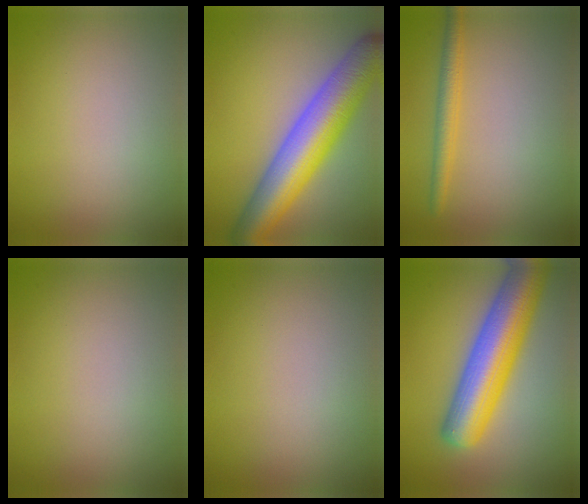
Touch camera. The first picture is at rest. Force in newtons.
{"total": 10.4, "press": 10.4, "slide": 0.3}
{"total": 2.2, "press": 2.2, "slide": 0.2}
{"total": 0.0}
{"total": 0.0}
{"total": 9.8, "press": 9.8, "slide": 0.3}